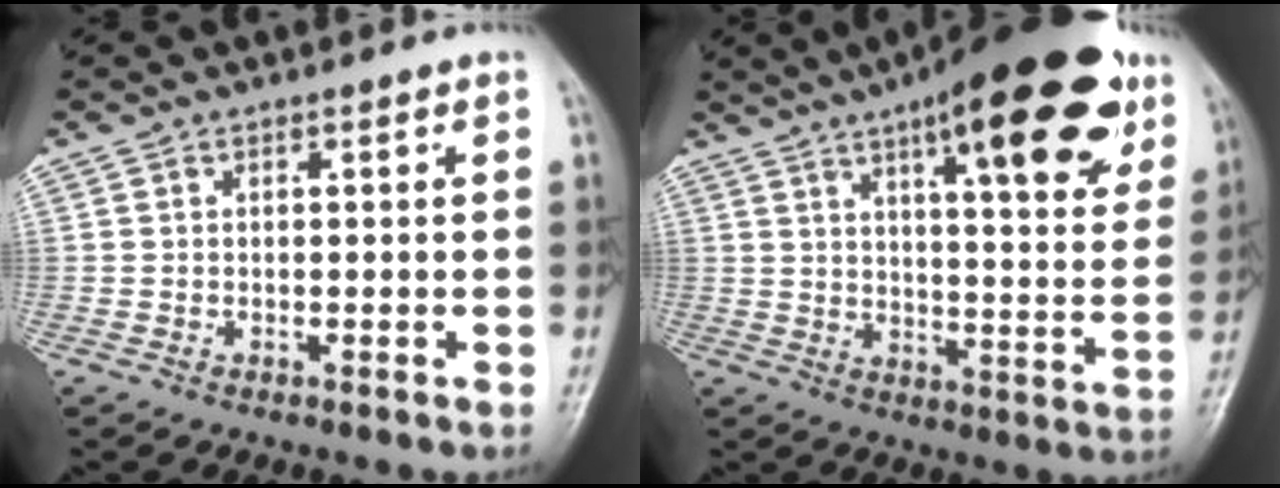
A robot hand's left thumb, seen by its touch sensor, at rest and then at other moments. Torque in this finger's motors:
{"motor_torque": [0.50, 0.64, 1.97, -0.80, 0.31]}